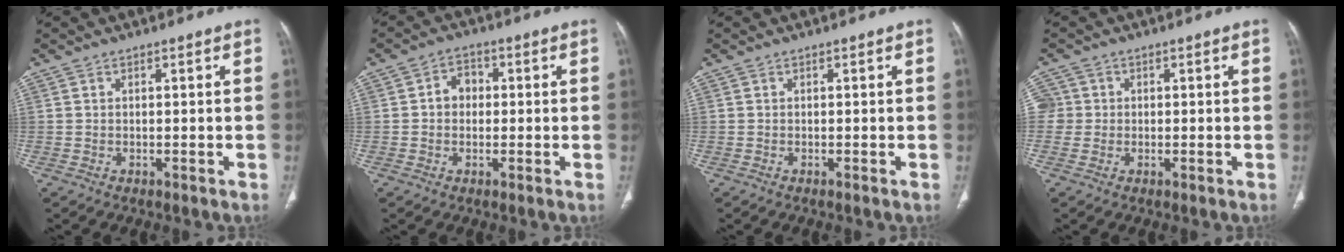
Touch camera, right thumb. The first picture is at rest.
{"total": 4.2, "force": [0.1, 3.4, 2.4], "torque": [-0.020, 0.015, -0.006]}
{"total": 0.0}
{"total": 3.4, "force": [-0.2, 3.4, 0.4], "torque": [0.014, 0.011, -0.007]}